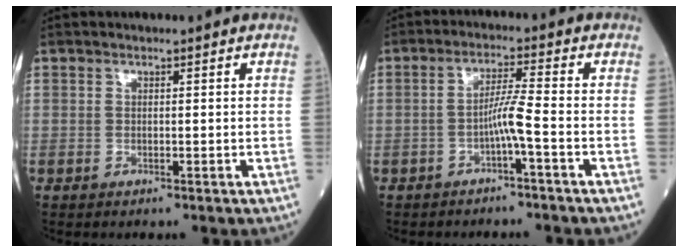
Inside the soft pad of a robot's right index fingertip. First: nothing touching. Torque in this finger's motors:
{"motor_torque": [0.51, -0.45, 0.33, 0.10]}